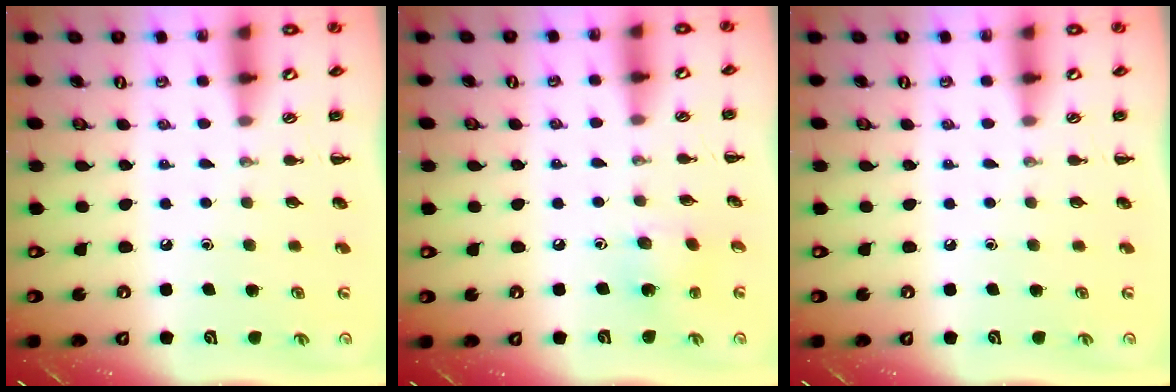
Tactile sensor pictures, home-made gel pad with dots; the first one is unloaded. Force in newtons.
{"total": 2.5, "press": 2.5, "slide": 0.6}
{"total": 0.0}